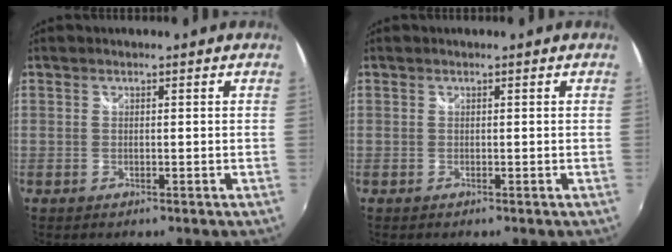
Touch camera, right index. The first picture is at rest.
{"total": 0.0}